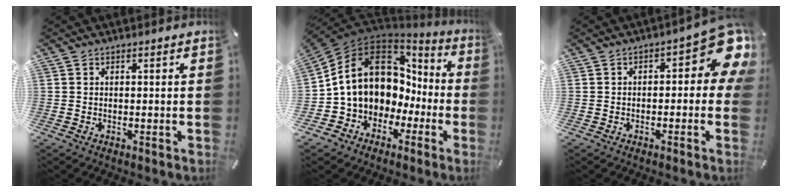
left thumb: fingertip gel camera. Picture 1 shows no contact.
{"total": 15.3, "force": [3.2, 12.1, 8.8], "torque": [-0.172, -0.017, 0.062]}
{"total": 12.3, "force": [3.7, 5.3, 10.4], "torque": [-0.128, -0.034, 0.063]}